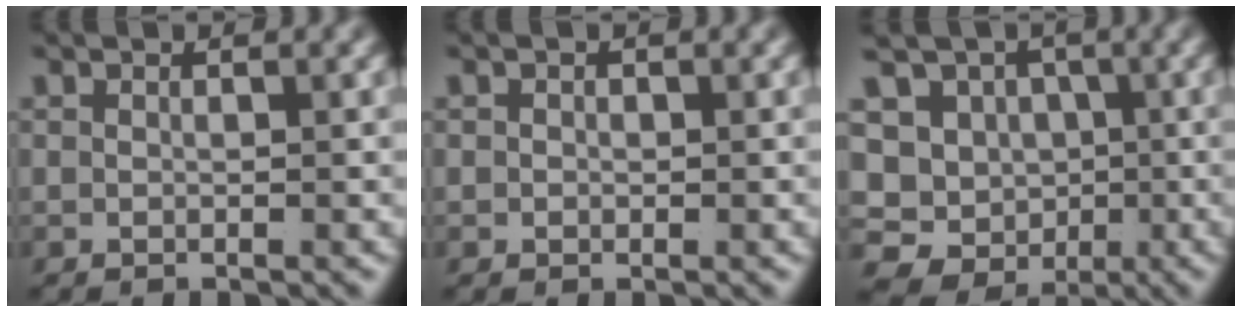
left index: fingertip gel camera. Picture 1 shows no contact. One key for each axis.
{"total": 0.6, "fx": -0.2, "fy": 0.5, "fz": 0.1, "tx": -0.005, "ty": -0.007, "tz": 0.001}
{"total": 16.4, "fx": -4.2, "fy": 14.7, "fz": 5.9, "tx": -0.151, "ty": -0.073, "tz": -0.068}